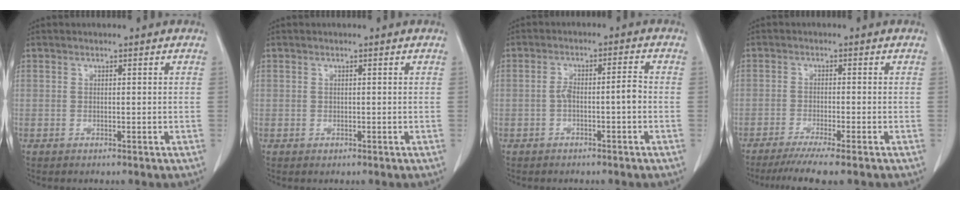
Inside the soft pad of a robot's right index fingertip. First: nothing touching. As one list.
[{"total": 0.5, "force": [-0.1, 0.5, 0.0], "torque": [0.002, 0.004, -0.004]}, {"total": 3.8, "force": [-1.1, 0.7, 3.6], "torque": [-0.063, 0.016, -0.015]}, {"total": 6.6, "force": [-5.2, -0.4, 4.1], "torque": [-0.060, -0.017, -0.084]}]